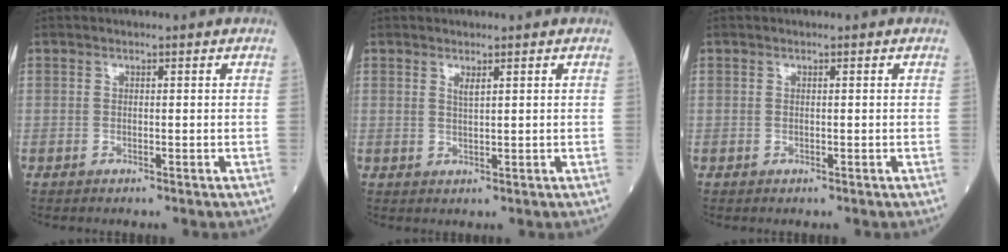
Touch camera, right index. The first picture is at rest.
{"total": 1.2, "force": [0.8, 0.0, 0.9], "torque": [-0.022, -0.007, 0.015]}
{"total": 0.0}